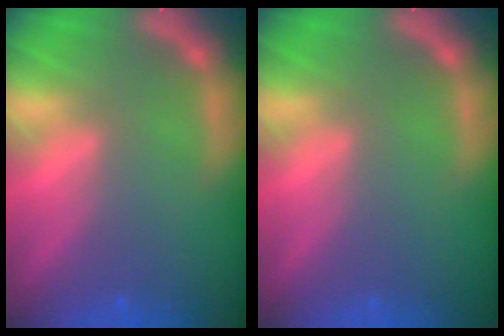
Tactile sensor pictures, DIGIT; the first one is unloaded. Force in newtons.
{"total": 0.0}